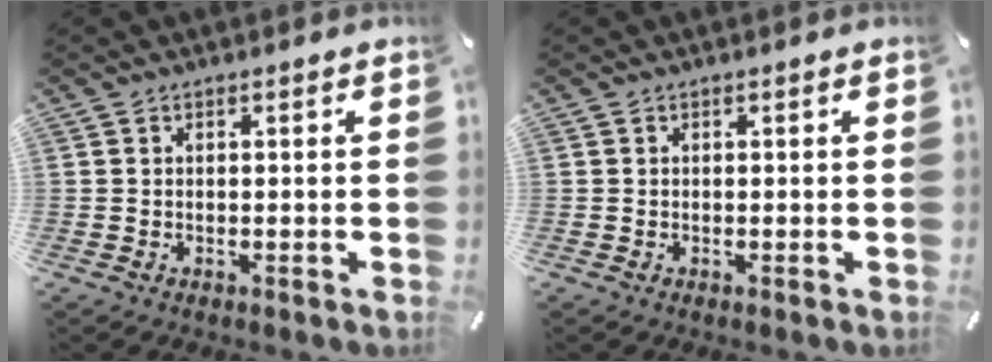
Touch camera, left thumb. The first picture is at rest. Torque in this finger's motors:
{"motor_torque": [0.00, 0.00, -0.01, 0.01, 0.00]}